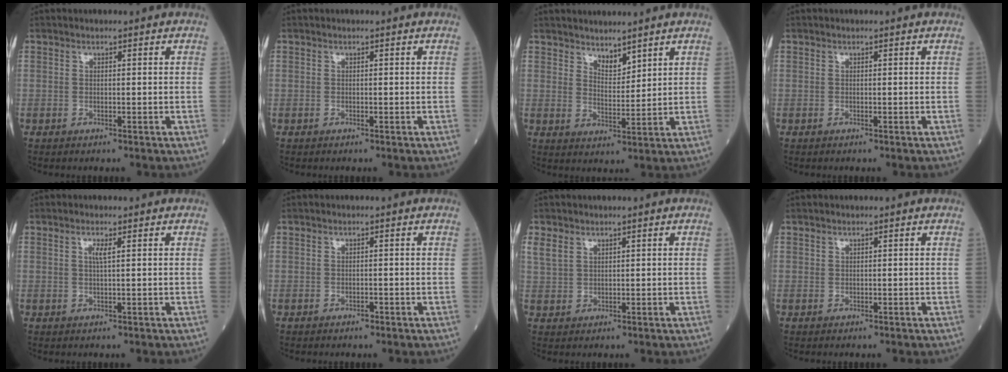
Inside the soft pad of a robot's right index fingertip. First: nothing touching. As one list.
[{"total": 0.0}, {"total": 3.5, "force": [3.1, 1.2, 1.2], "torque": [-0.021, -0.003, 0.062]}, {"total": 0.0}, {"total": 1.4, "force": [0.5, -0.1, 1.3], "torque": [-0.029, -0.002, 0.008]}, {"total": 0.5, "force": [-0.4, 0.2, 0.3], "torque": [-0.005, 0.000, -0.006]}, {"total": 2.8, "force": [1.7, 1.9, 1.2], "torque": [-0.033, 0.012, 0.045]}, {"total": 0.0}]